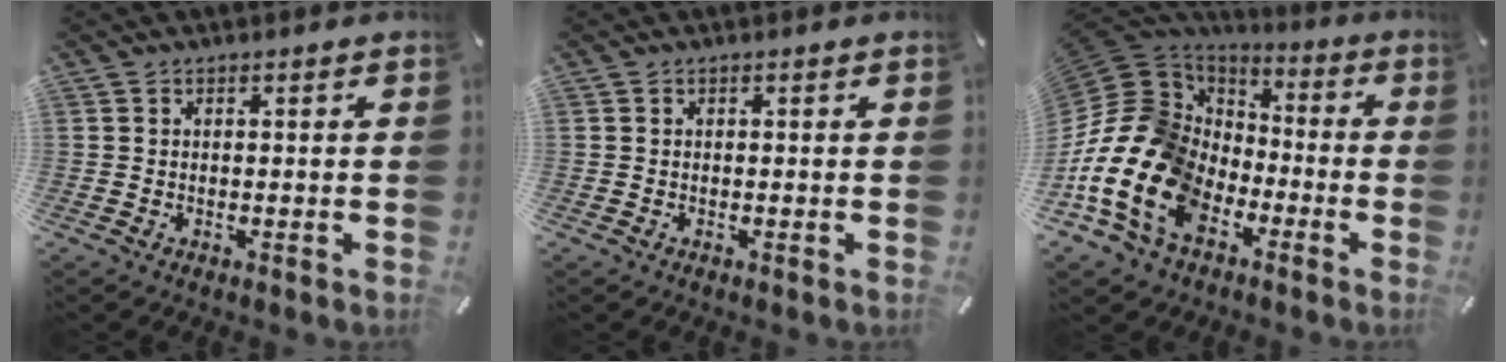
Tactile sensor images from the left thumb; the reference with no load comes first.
{"total": 0.0}
{"total": 19.7, "force": [-7.2, 14.9, 10.7], "torque": [-0.260, 0.009, -0.126]}